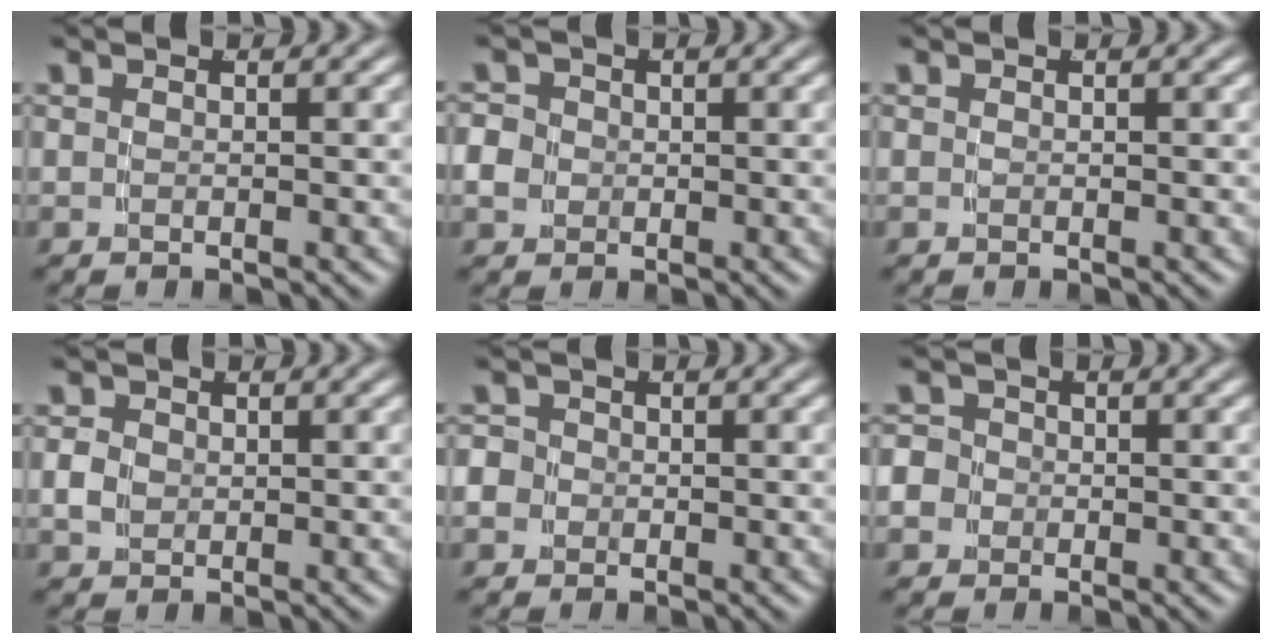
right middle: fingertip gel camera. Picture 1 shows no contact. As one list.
[{"total": 3.0, "force": [-0.2, 2.7, 1.2], "torque": [-0.029, -0.001, -0.008]}, {"total": 0.0}, {"total": 1.4, "force": [0.2, 1.1, 0.8], "torque": [-0.017, 0.002, 0.003]}, {"total": 3.6, "force": [-0.6, 3.4, 1.1], "torque": [-0.037, -0.009, -0.016]}, {"total": 4.3, "force": [-0.7, 4.0, 1.4], "torque": [-0.044, -0.011, -0.018]}]